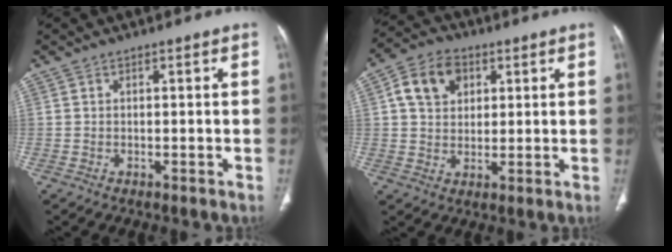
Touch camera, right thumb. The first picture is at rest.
{"total": 9.3, "force": [3.1, 7.0, 5.3], "torque": [-0.075, 0.001, 0.050]}